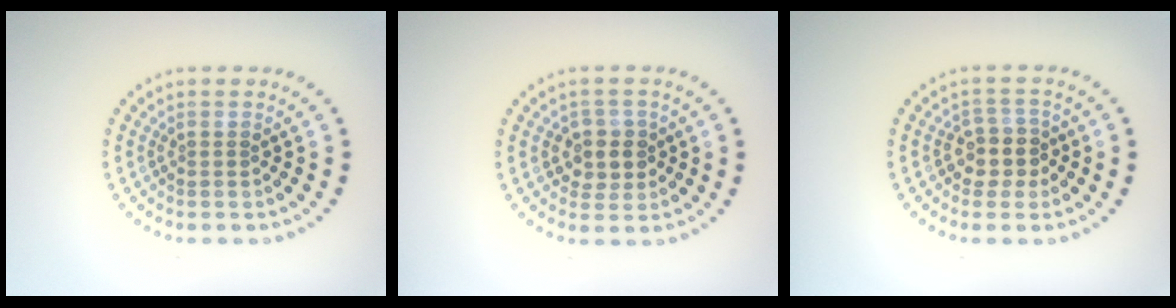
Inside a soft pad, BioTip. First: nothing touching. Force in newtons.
{"total": 2.7, "press": 2.6, "slide": 0.8}
{"total": 2.6, "press": 2.3, "slide": 1.3}